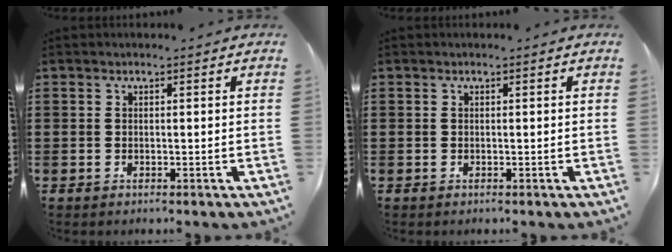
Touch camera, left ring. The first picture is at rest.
{"total": 0.0}